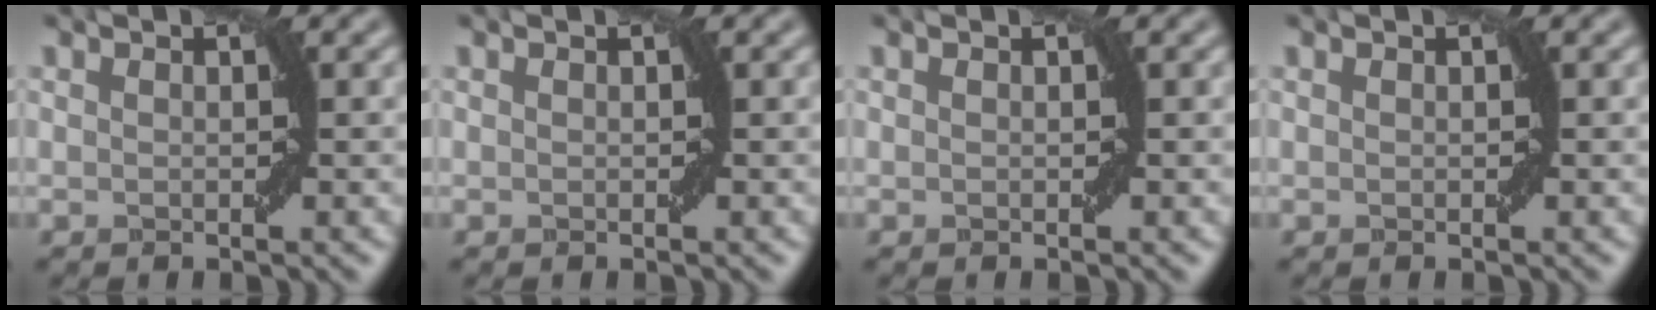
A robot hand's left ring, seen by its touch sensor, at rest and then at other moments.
{"total": 0.0}
{"total": 0.0}
{"total": 0.0}